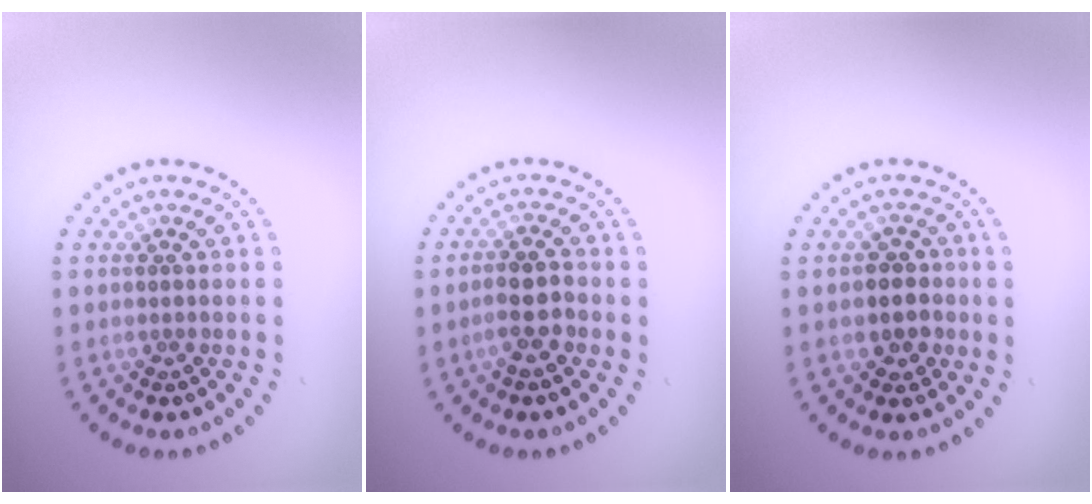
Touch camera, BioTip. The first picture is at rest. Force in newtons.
{"total": 2.6, "press": 2.4, "slide": 1.0}
{"total": 2.5, "press": 2.3, "slide": 0.9}